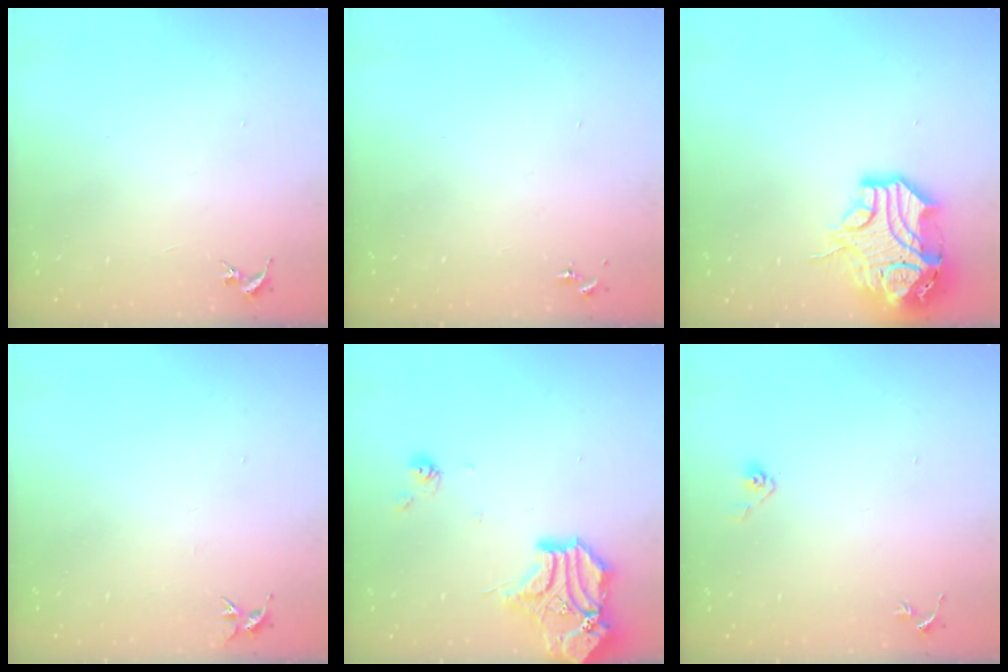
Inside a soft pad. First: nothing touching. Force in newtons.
{"total": 0.0}
{"total": 17.5, "press": 17.4, "slide": 1.9}
{"total": 5.4, "press": 5.4, "slide": 0.6}
{"total": 16.4, "press": 15.9, "slide": 3.7}
{"total": 3.9, "press": 3.7, "slide": 1.3}